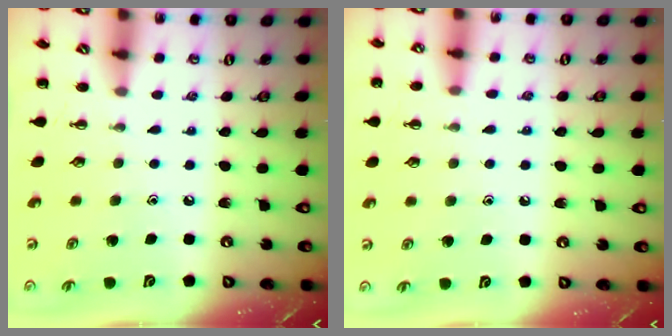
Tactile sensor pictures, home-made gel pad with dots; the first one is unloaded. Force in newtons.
{"total": 7.5, "press": 7.1, "slide": 2.3}